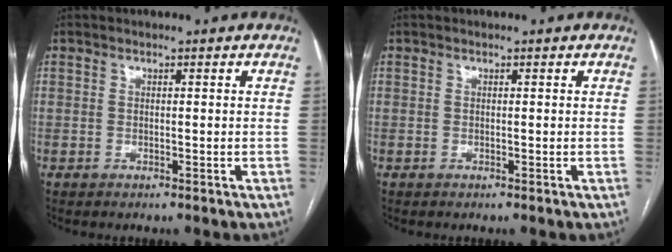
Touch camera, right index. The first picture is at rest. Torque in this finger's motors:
{"motor_torque": [0.00, 0.00, 0.00, 0.00]}